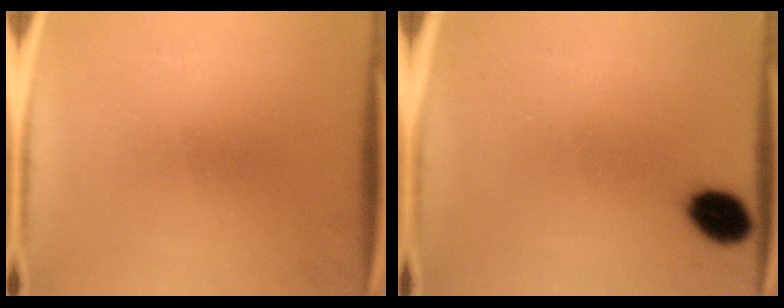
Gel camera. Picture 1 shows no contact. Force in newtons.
{"total": 7.0}